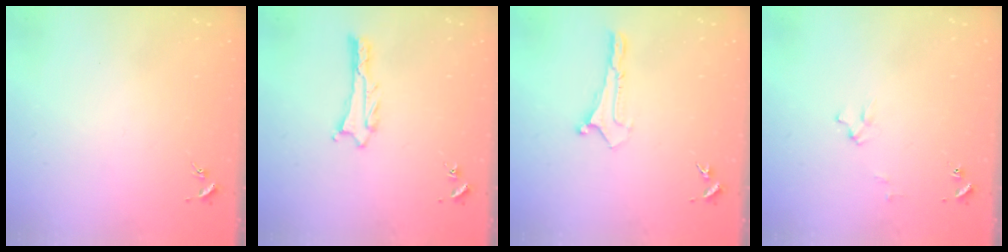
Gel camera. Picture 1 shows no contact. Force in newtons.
{"total": 1.1, "press": 1.1, "slide": 0.1}
{"total": 0.0}
{"total": 3.0, "press": 3.0, "slide": 0.2}